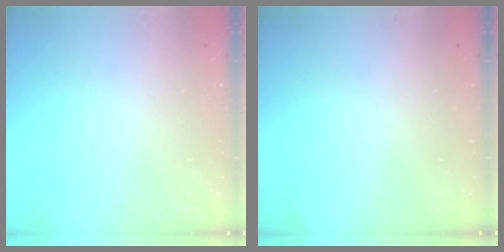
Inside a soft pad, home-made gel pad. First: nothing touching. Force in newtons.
{"total": 0.0}